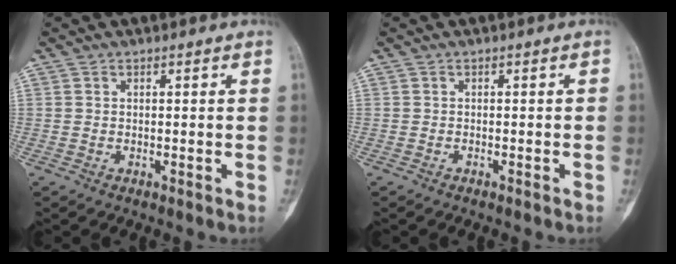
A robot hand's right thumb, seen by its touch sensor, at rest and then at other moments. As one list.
[{"total": 0.6, "force": [-0.4, 0.2, 0.4], "torque": [-0.008, 0.011, -0.008]}]